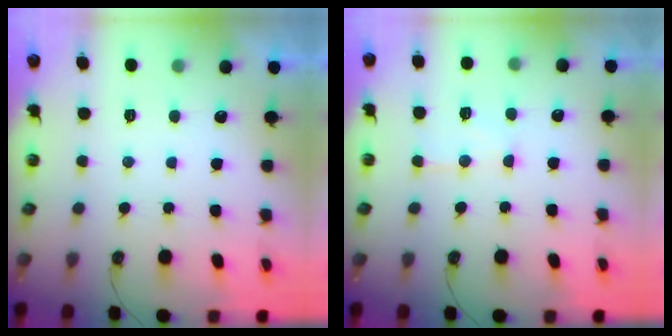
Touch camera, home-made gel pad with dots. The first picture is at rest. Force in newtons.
{"total": 8.2, "press": 8.1, "slide": 0.6}